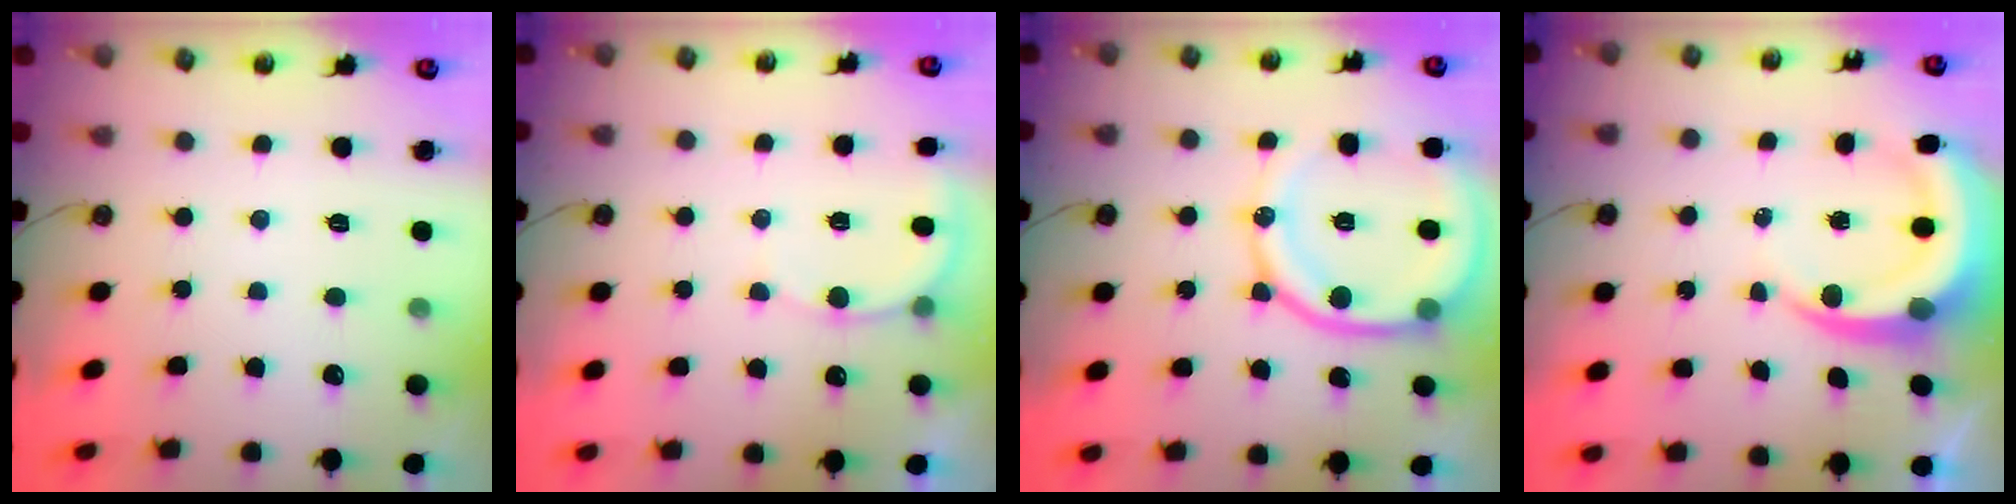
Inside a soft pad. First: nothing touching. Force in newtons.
{"total": 5.5, "press": 5.4, "slide": 0.7}
{"total": 15.8, "press": 15.6, "slide": 2.0}
{"total": 6.5, "press": 6.5, "slide": 0.8}